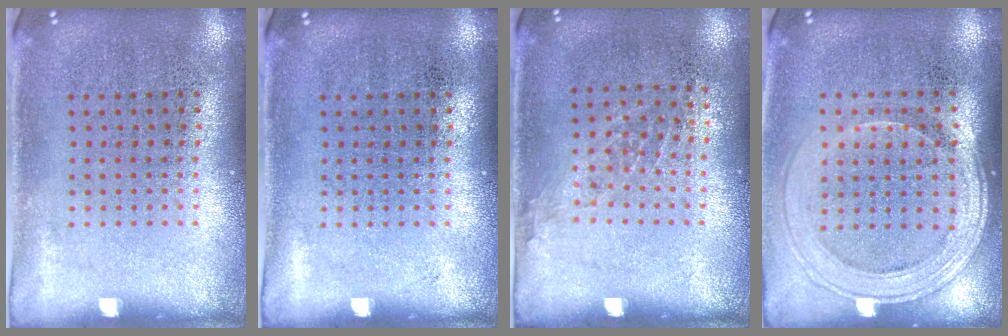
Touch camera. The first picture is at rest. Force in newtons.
{"total": 0.0}
{"total": 0.9, "press": 0.7, "slide": 0.6}
{"total": 1.6, "press": 1.4, "slide": 0.7}